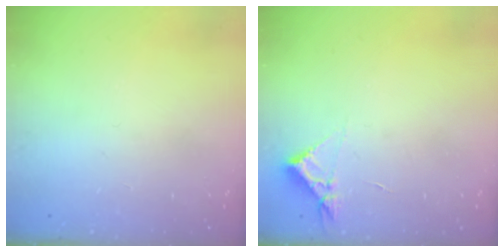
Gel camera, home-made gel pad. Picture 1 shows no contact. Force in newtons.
{"total": 3.1, "press": 3.1, "slide": 0.5}